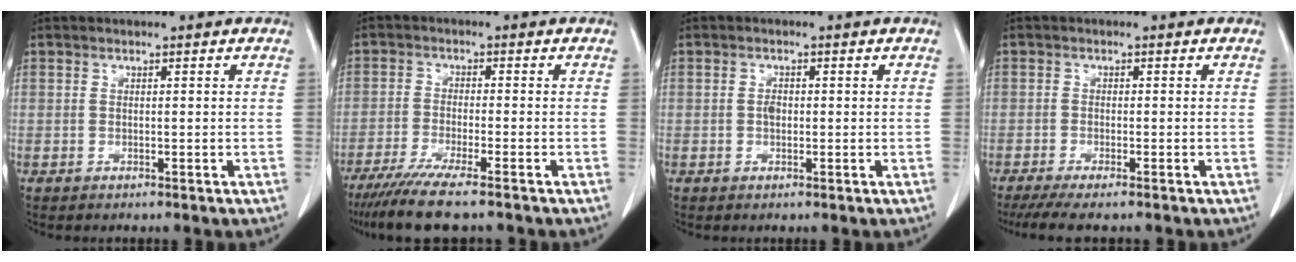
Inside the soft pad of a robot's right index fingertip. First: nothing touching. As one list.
[{"total": 8.4, "force": [-6.6, -0.2, 5.1], "torque": [-0.080, -0.022, -0.110]}, {"total": 1.3, "force": [-0.1, 0.8, 1.0], "torque": [-0.018, 0.002, -0.002]}, {"total": 6.0, "force": [-4.8, 0.3, 3.5], "torque": [-0.050, -0.013, -0.078]}]